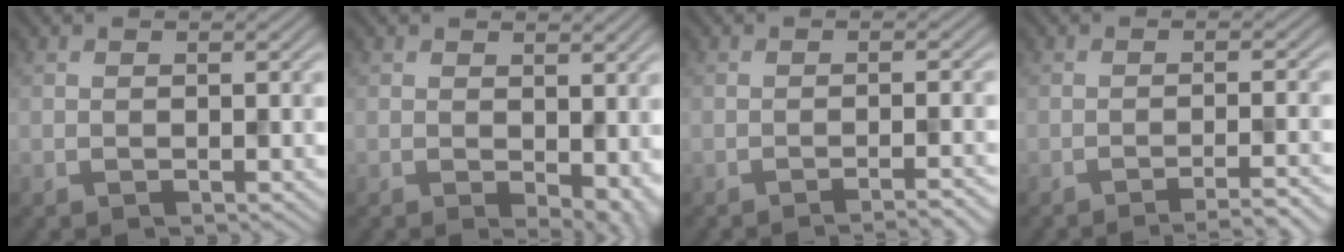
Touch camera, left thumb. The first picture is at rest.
{"total": 4.8, "force": [-0.5, 2.8, 3.9], "torque": [-0.054, -0.019, 0.004]}
{"total": 3.2, "force": [-2.2, 0.4, 2.3], "torque": [-0.023, 0.008, -0.044]}
{"total": 4.4, "force": [-3.1, 0.5, 3.2], "torque": [-0.039, 0.014, -0.060]}